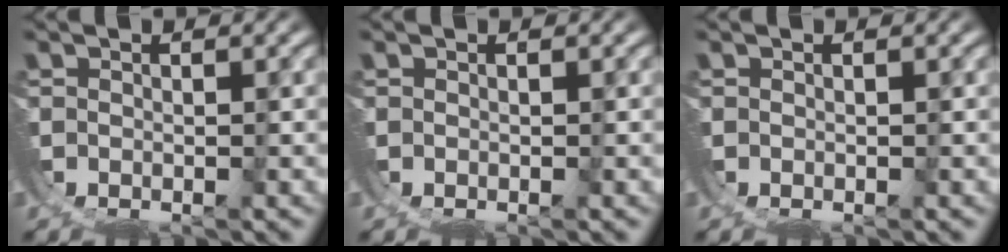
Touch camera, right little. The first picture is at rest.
{"total": 2.6, "force": [0.0, -2.6, -0.6], "torque": [0.027, -0.010, 0.013]}
{"total": 0.0}